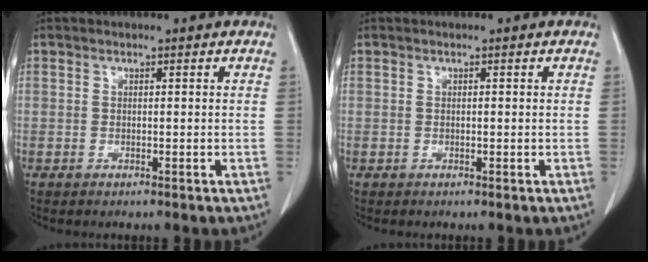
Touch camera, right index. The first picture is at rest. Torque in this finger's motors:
{"motor_torque": [0.09, -0.05, -0.03, 0.00]}